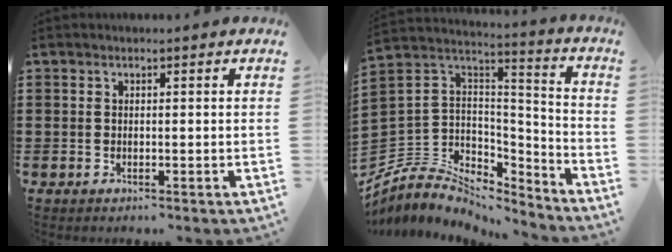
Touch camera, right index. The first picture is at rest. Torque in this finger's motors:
{"motor_torque": [-1.27, -0.87, -0.98, -0.21]}